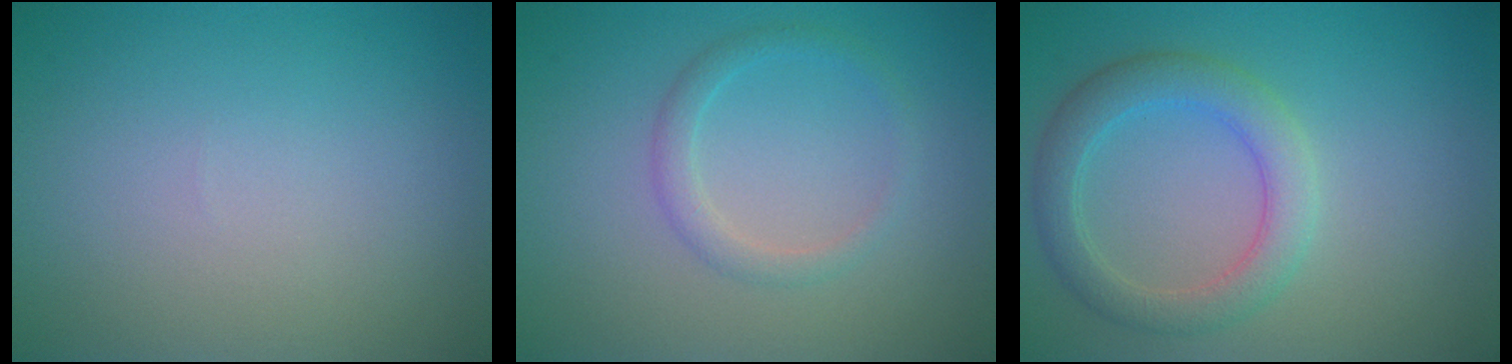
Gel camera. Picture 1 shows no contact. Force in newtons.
{"total": 1.7, "press": 1.7, "slide": 0.1}
{"total": 3.8, "press": 3.8, "slide": 0.3}